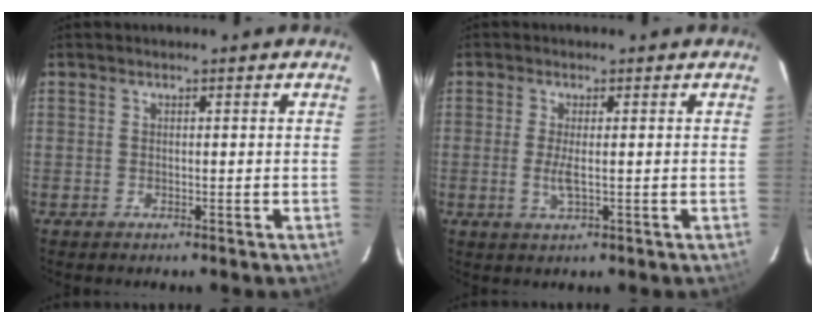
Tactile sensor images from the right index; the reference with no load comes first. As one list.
[{"total": 3.1, "force": [-0.3, 0.4, 3.0], "torque": [-0.064, -0.005, -0.007]}]